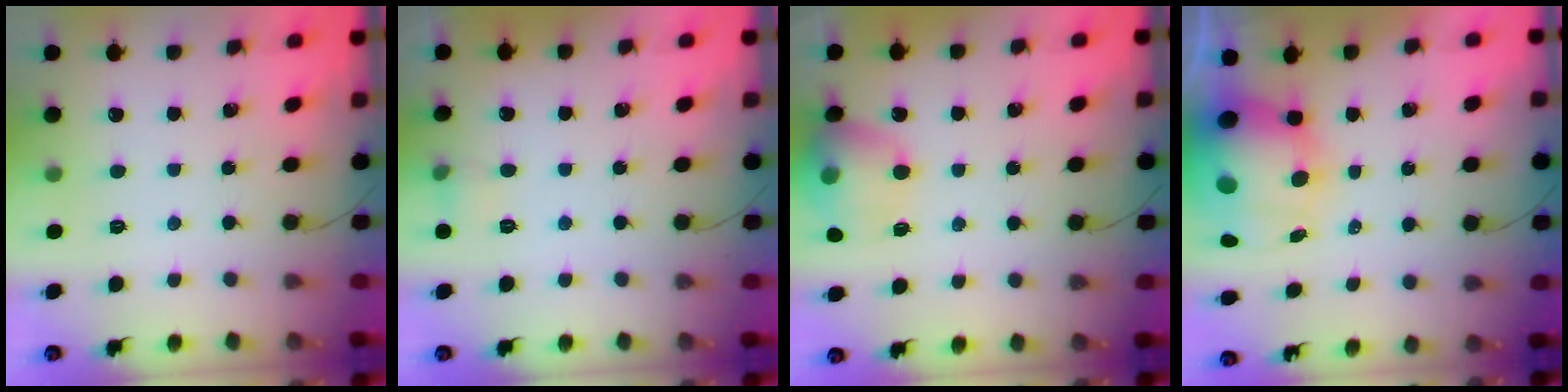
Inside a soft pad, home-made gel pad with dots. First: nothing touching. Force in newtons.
{"total": 5.0, "press": 4.7, "slide": 1.7}
{"total": 15.3, "press": 15.1, "slide": 2.0}
{"total": 14.2, "press": 13.8, "slide": 3.5}